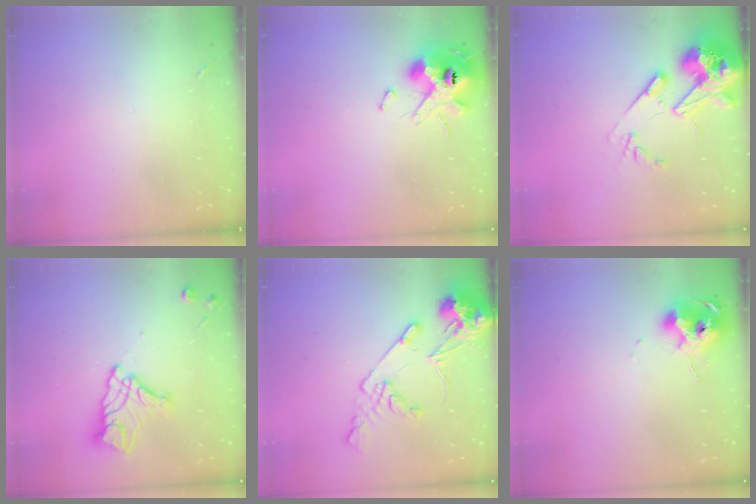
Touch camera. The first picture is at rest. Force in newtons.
{"total": 11.9, "press": 11.7, "slide": 1.7}
{"total": 18.0, "press": 17.8, "slide": 2.8}
{"total": 13.7, "press": 13.7, "slide": 1.3}
{"total": 13.7, "press": 13.5, "slide": 2.3}
{"total": 10.5, "press": 10.4, "slide": 1.0}